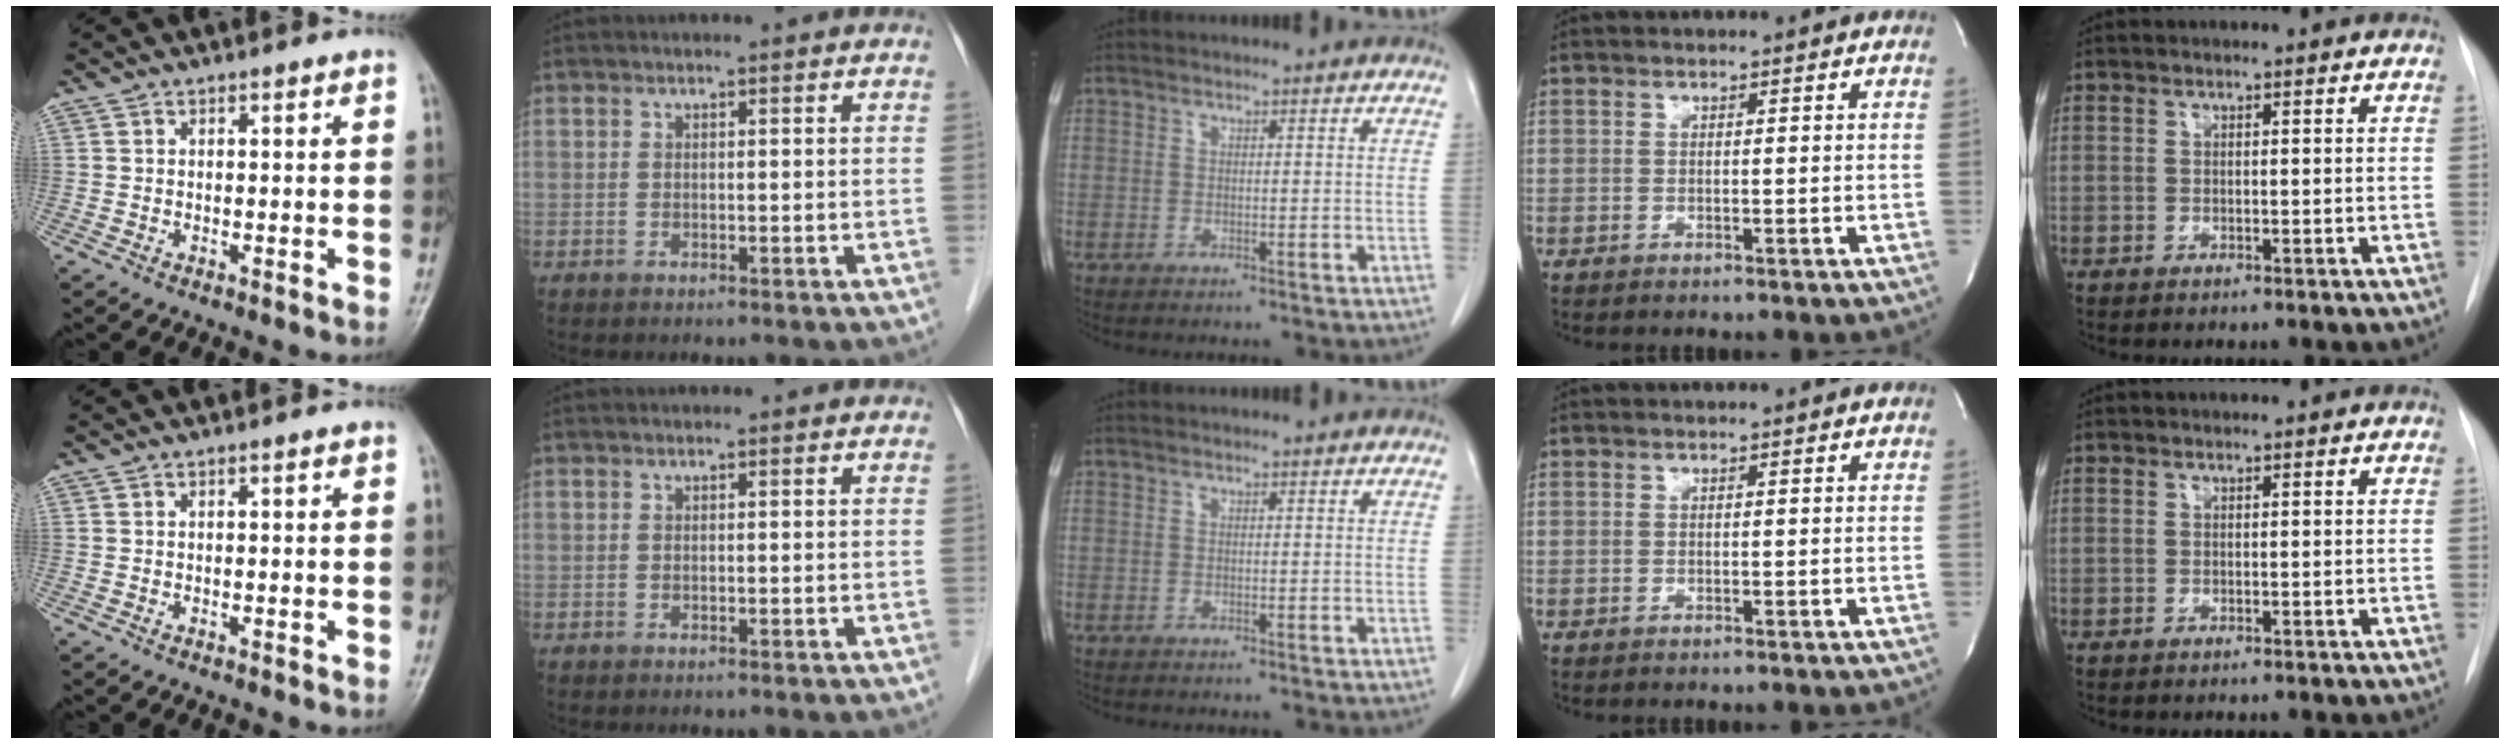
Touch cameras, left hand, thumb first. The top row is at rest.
{}